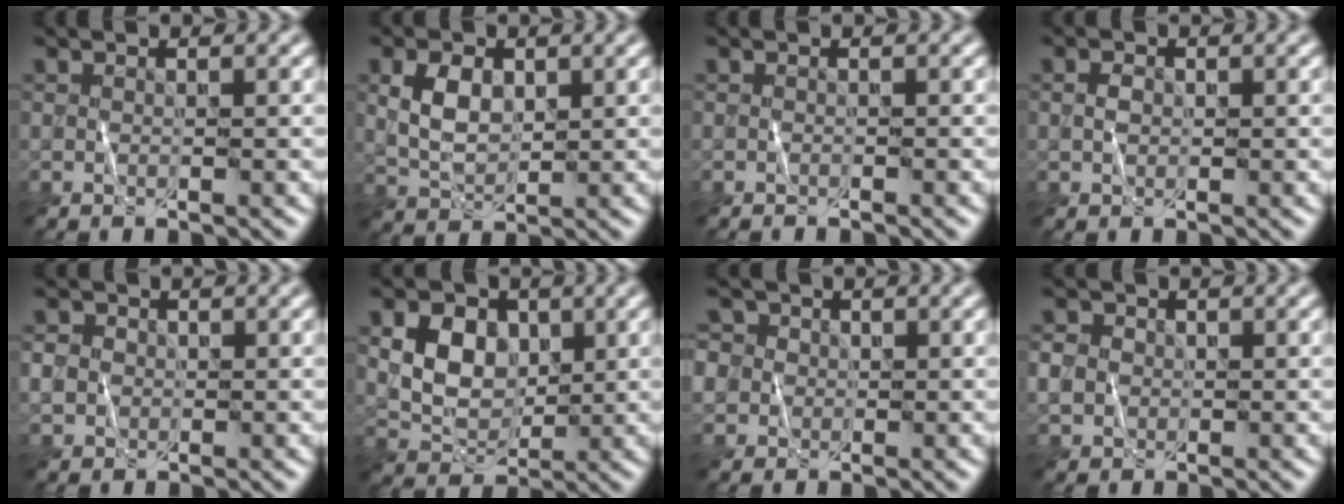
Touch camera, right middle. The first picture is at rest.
{"total": 3.4, "force": [1.1, 2.2, 2.3], "torque": [-0.050, 0.002, 0.022]}
{"total": 0.8, "force": [-0.8, 0.0, 0.3], "torque": [-0.002, -0.002, -0.011]}
{"total": 0.9, "force": [0.2, 0.7, 0.5], "torque": [-0.009, 0.003, 0.000]}
{"total": 1.9, "force": [-0.1, 1.8, 0.6], "torque": [-0.008, 0.003, -0.002]}
{"total": 5.4, "force": [1.6, 4.1, 3.1], "torque": [-0.067, -0.002, 0.024]}
{"total": 5.7, "force": [1.3, 5.2, 2.1], "torque": [-0.049, 0.036, -0.006]}
{"total": 2.3, "force": [-0.1, 2.2, 0.8], "torque": [-0.011, 0.004, -0.003]}